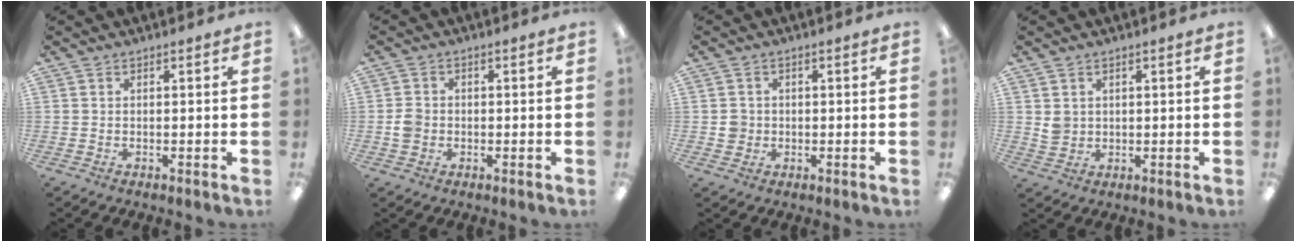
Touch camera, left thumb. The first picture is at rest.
{"total": 3.3, "force": [-0.6, 2.9, 1.3], "torque": [-0.014, 0.001, -0.013]}
{"total": 2.8, "force": [-0.2, 2.7, 0.6], "torque": [-0.004, 0.001, -0.007]}
{"total": 3.1, "force": [1.1, 2.8, 0.7], "torque": [-0.011, 0.001, 0.020]}